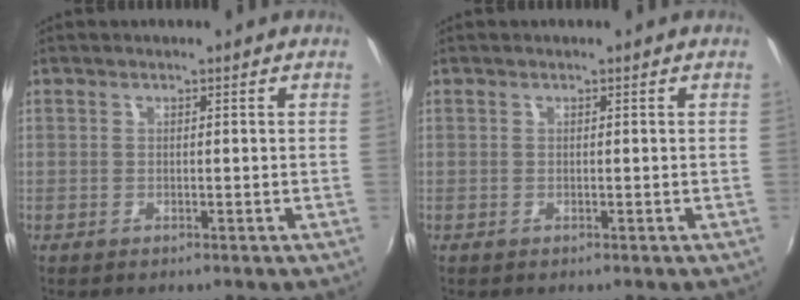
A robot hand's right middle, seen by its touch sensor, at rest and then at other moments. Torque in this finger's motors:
{"motor_torque": [0.04, -0.03, 0.01, 0.00]}